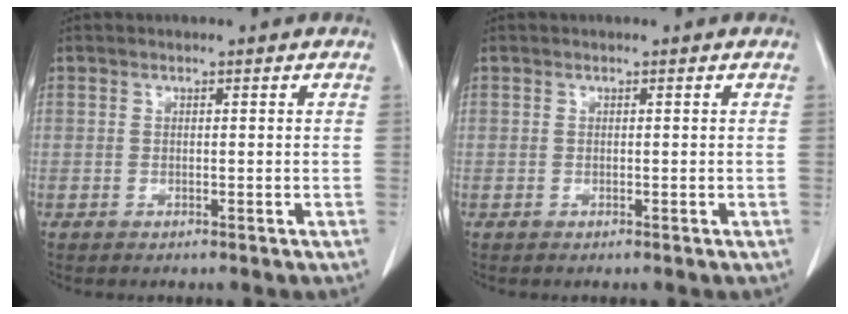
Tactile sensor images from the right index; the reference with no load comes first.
{"total": 0.0}